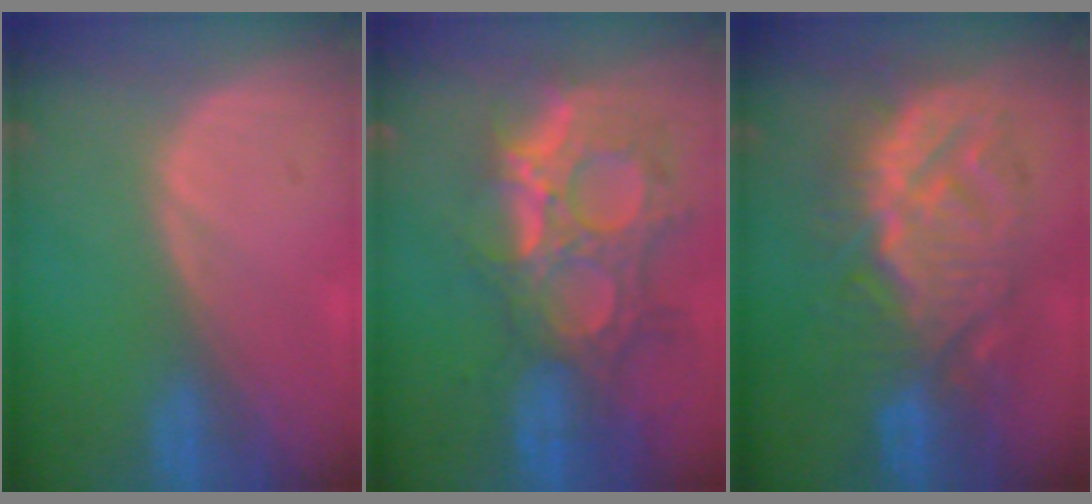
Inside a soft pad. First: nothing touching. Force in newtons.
{"total": 13.1, "press": 11.2, "slide": 6.8}
{"total": 11.0, "press": 10.9, "slide": 0.8}